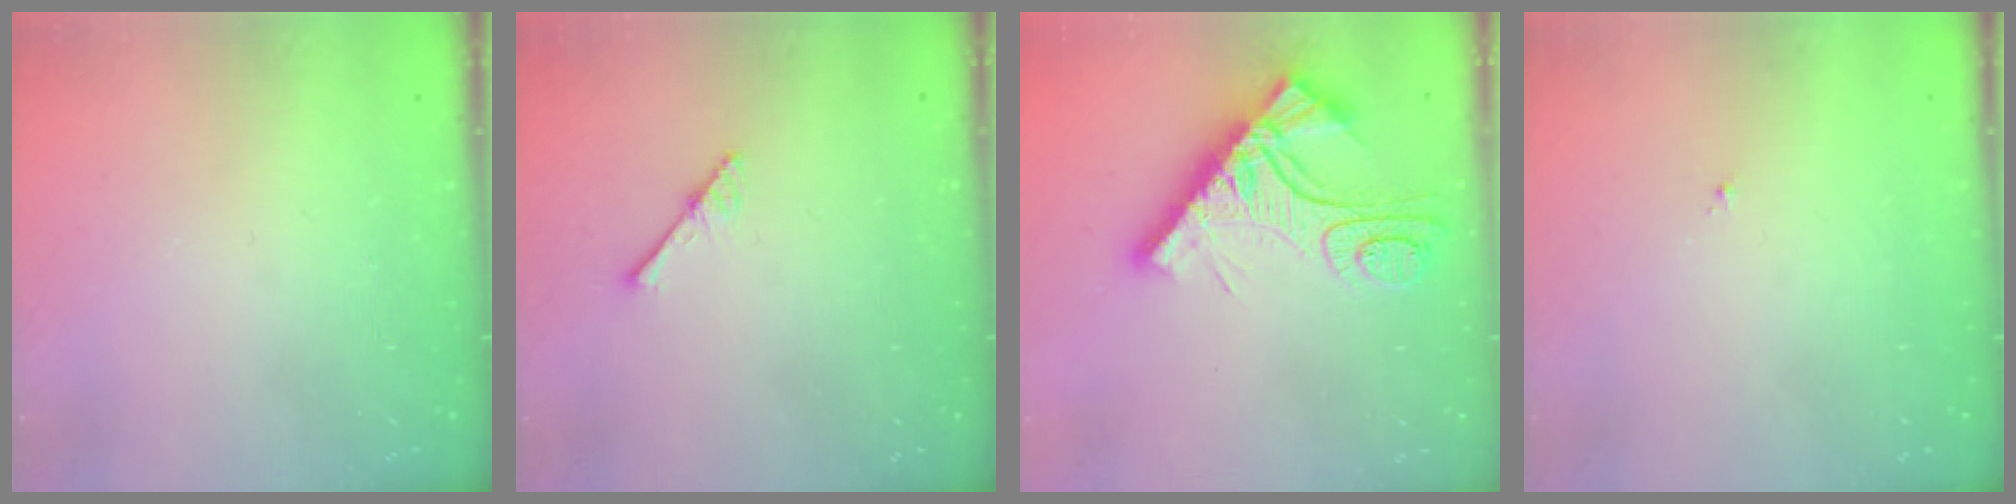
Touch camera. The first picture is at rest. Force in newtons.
{"total": 3.0, "press": 3.0, "slide": 0.3}
{"total": 14.4, "press": 14.3, "slide": 1.5}
{"total": 0.8, "press": 0.7, "slide": 0.3}